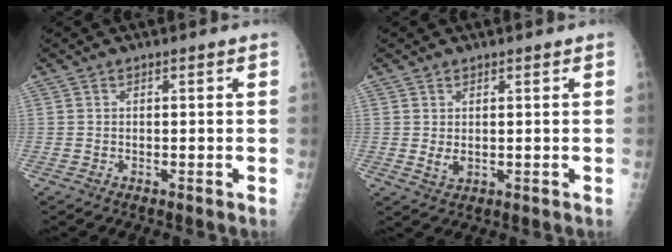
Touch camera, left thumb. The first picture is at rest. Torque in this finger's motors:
{"motor_torque": [0.01, 0.01, 0.26, 0.06, 0.00]}